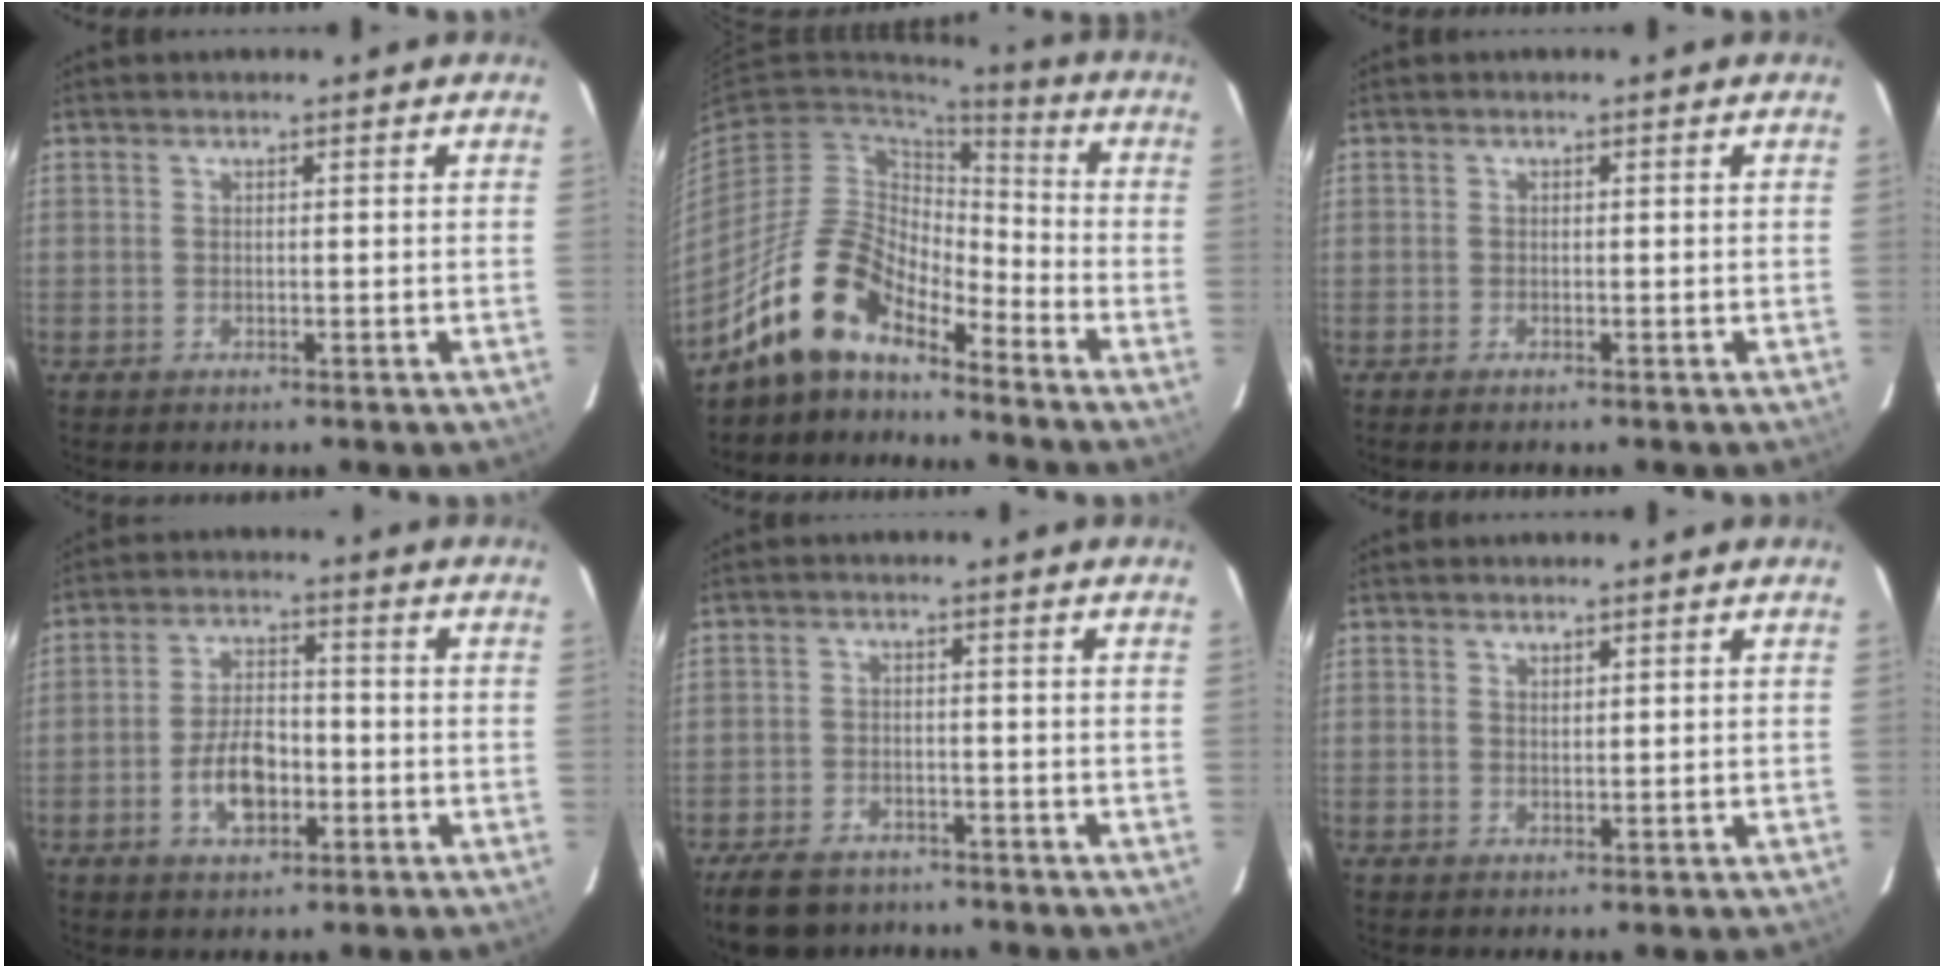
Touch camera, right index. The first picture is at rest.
{"total": 13.6, "force": [-11.0, 4.9, 6.2], "torque": [-0.118, 0.017, -0.217]}
{"total": 0.8, "force": [-0.6, 0.1, 0.4], "torque": [-0.010, -0.003, -0.013]}
{"total": 8.4, "force": [-2.9, 4.7, 6.4], "torque": [-0.124, 0.012, -0.044]}
{"total": 10.2, "force": [-7.7, 5.4, 4.0], "torque": [-0.110, 0.001, -0.123]}
{"total": 1.1, "force": [0.8, 0.6, 0.4], "torque": [-0.004, 0.001, 0.015]}